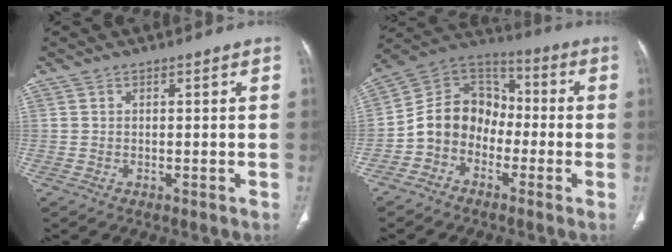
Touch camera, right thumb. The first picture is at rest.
{"total": 11.7, "force": [-3.3, 9.6, 5.8], "torque": [-0.077, 0.060, -0.078]}